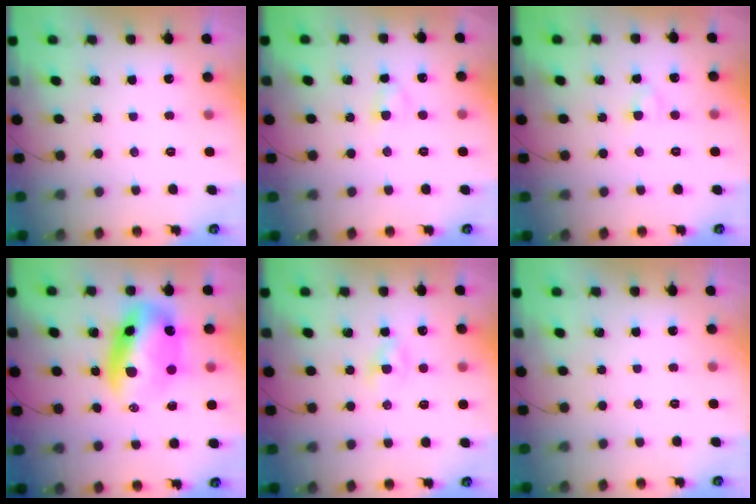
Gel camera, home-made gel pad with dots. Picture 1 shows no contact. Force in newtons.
{"total": 3.0, "press": 2.8, "slide": 1.0}
{"total": 2.9, "press": 2.7, "slide": 1.1}
{"total": 14.0, "press": 13.6, "slide": 3.3}
{"total": 2.2, "press": 2.0, "slide": 1.0}
{"total": 0.0}